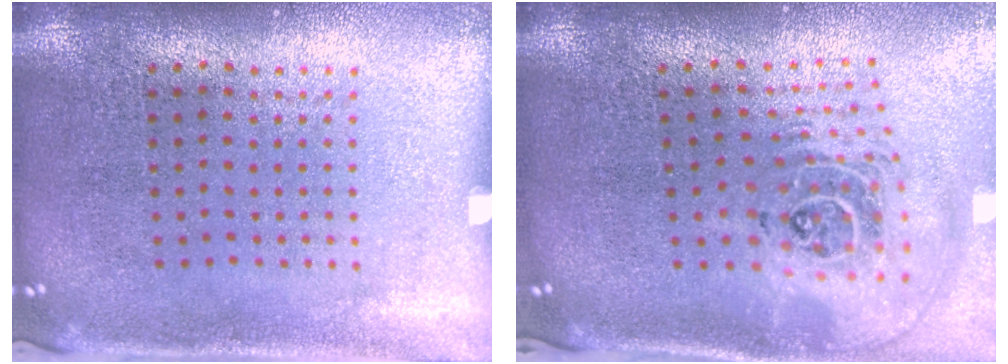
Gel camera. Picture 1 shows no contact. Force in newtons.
{"total": 2.5, "press": 1.7, "slide": 1.8}